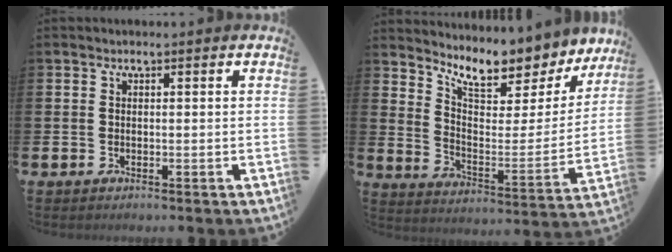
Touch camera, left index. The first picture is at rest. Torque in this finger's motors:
{"motor_torque": [0.51, -0.08, 0.57, 0.17]}